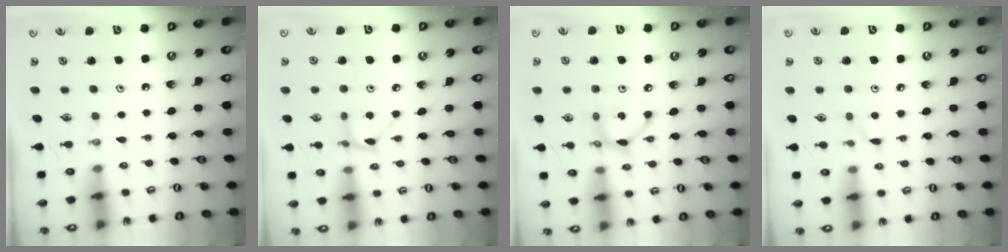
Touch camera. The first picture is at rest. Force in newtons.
{"total": 3.9, "press": 3.8, "slide": 0.4}
{"total": 6.5, "press": 6.5, "slide": 0.2}
{"total": 3.5, "press": 3.5, "slide": 0.4}